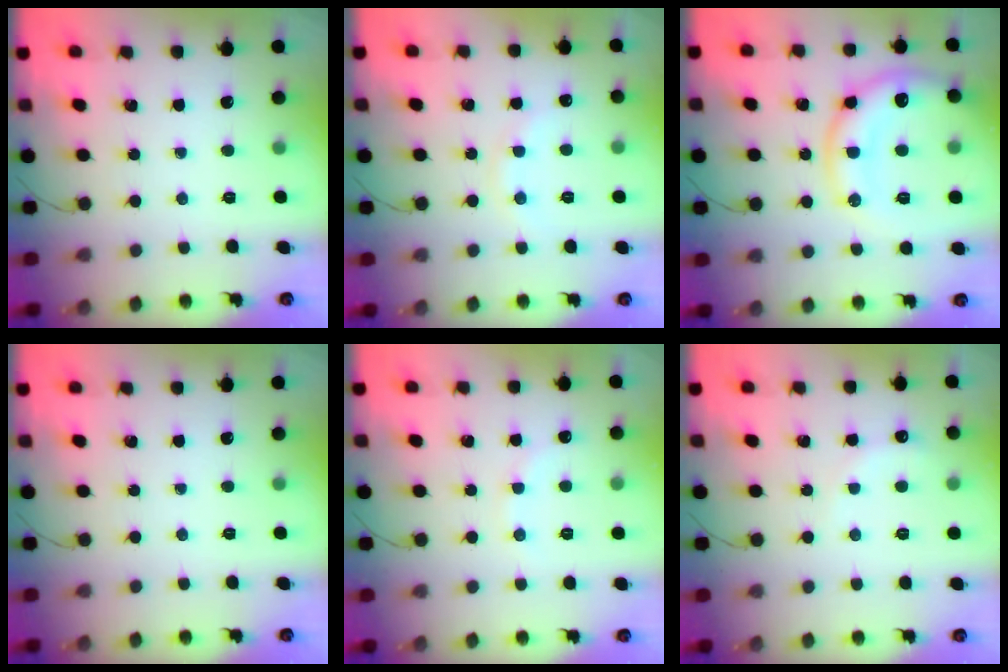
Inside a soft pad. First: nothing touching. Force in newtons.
{"total": 7.8, "press": 7.6, "slide": 1.7}
{"total": 16.5, "press": 16.4, "slide": 1.8}
{"total": 0.0}
{"total": 5.6, "press": 5.4, "slide": 1.5}
{"total": 3.0, "press": 2.9, "slide": 0.8}